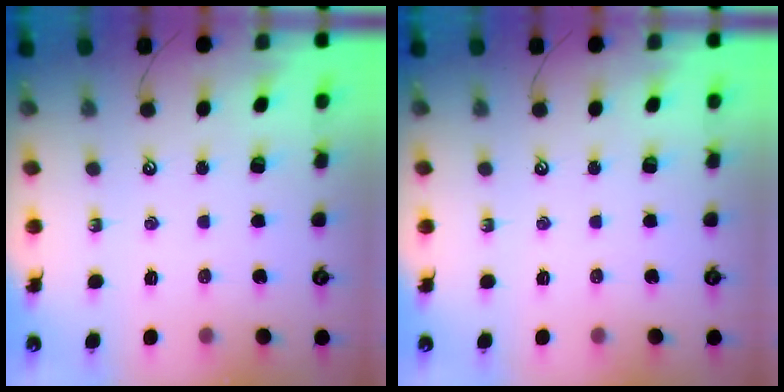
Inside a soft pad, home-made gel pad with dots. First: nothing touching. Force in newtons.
{"total": 0.0}